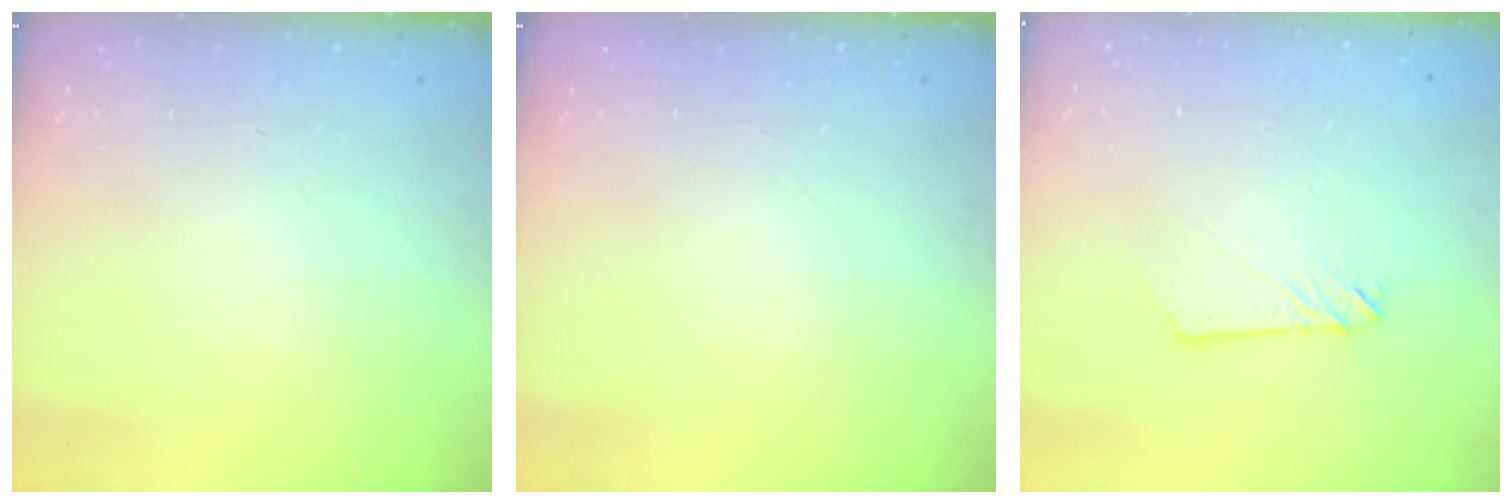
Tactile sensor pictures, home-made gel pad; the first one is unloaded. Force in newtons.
{"total": 0.0}
{"total": 3.0, "press": 3.0, "slide": 0.2}